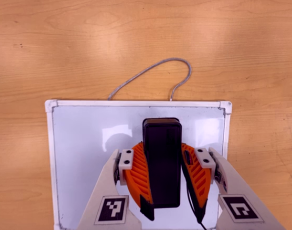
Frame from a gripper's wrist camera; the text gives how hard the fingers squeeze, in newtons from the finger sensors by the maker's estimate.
{"total": 8.8, "left": 7.5, "right": 10.0}